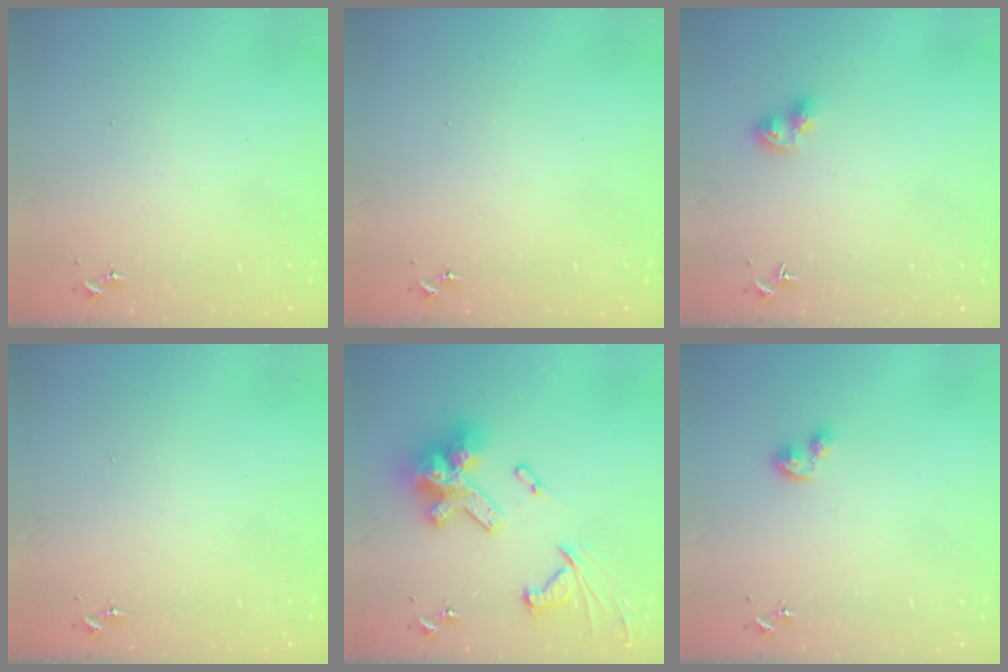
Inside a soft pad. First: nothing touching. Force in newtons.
{"total": 0.0}
{"total": 7.1, "press": 7.1, "slide": 0.8}
{"total": 0.0}
{"total": 23.3, "press": 23.1, "slide": 2.3}
{"total": 3.5, "press": 3.5, "slide": 0.4}